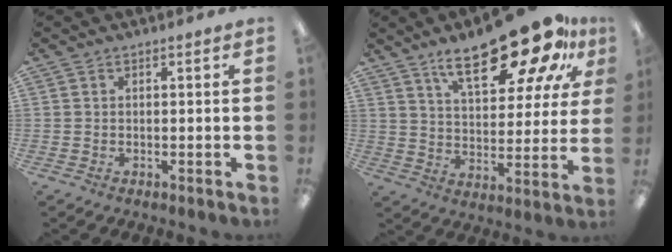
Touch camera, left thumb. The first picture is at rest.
{"total": 23.0, "force": [15.7, 7.8, 15.0], "torque": [-0.226, -0.091, 0.256]}